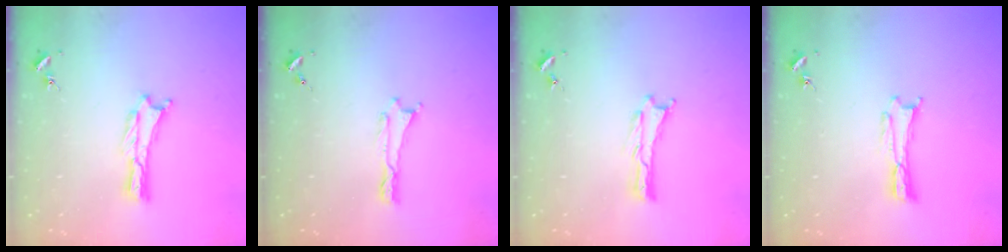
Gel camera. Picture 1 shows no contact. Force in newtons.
{"total": 0.0}
{"total": 0.0}
{"total": 0.0}